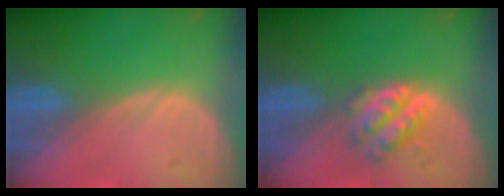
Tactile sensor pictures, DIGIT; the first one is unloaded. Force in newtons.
{"total": 4.7, "press": 4.4, "slide": 1.7}